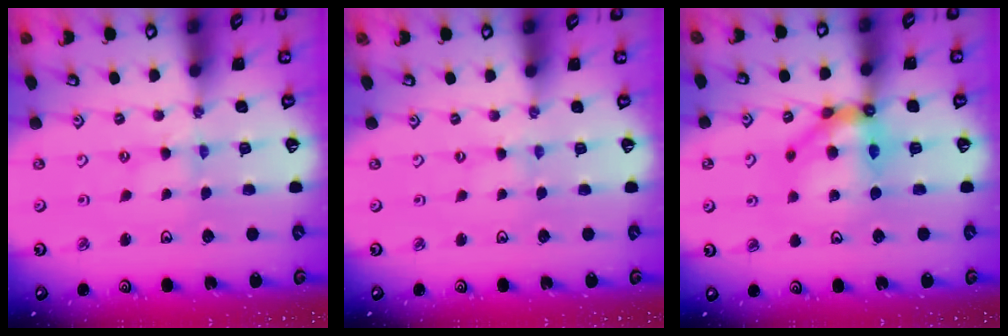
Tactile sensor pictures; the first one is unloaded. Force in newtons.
{"total": 0.0}
{"total": 10.9, "press": 10.7, "slide": 1.9}